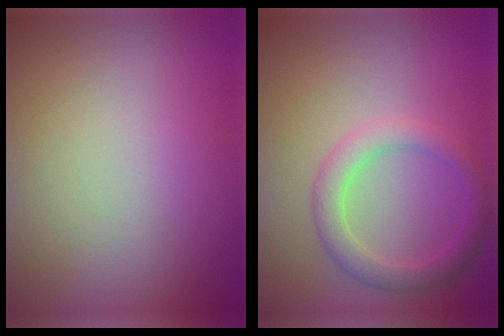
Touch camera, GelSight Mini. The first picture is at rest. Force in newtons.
{"total": 2.8, "press": 2.8, "slide": 0.0}